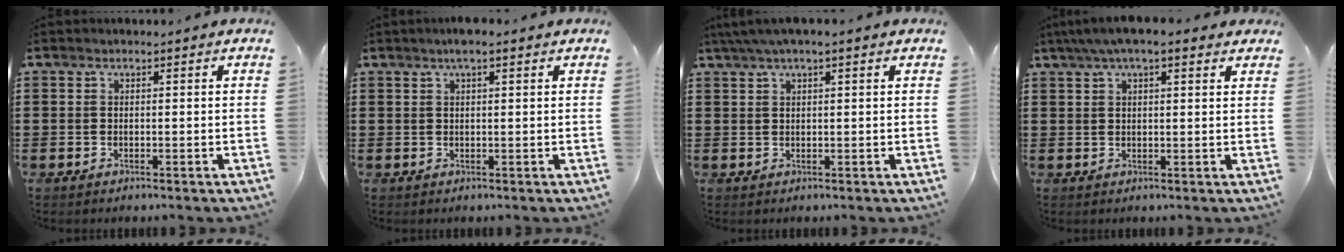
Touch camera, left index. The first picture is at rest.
{"total": 2.2, "force": [1.3, 0.2, 1.7], "torque": [-0.034, 0.004, 0.022]}
{"total": 2.4, "force": [1.4, 0.2, 2.0], "torque": [-0.039, 0.002, 0.025]}
{"total": 4.6, "force": [3.1, 0.9, 3.3], "torque": [-0.069, 0.007, 0.055]}